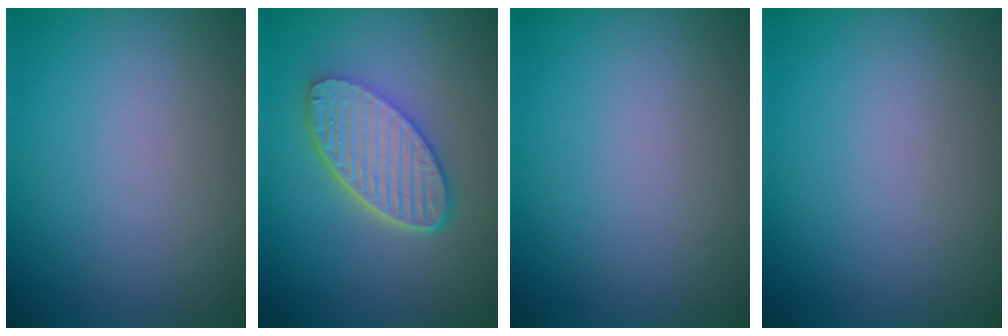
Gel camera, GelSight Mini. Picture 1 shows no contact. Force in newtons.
{"total": 5.8, "press": 4.5, "slide": 3.6}
{"total": 0.0}
{"total": 0.0}